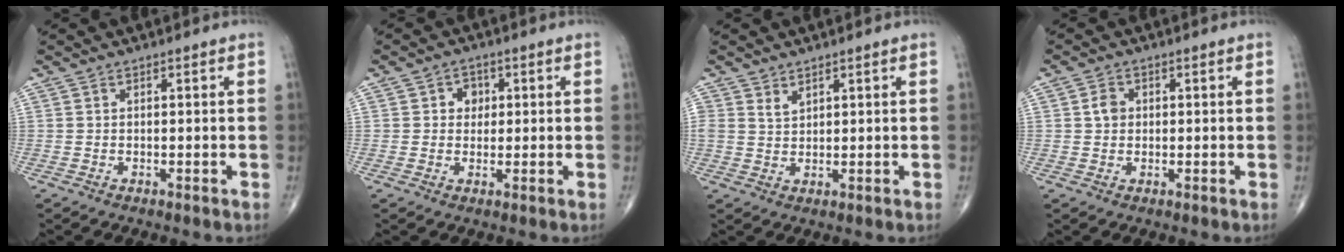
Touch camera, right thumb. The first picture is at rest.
{"total": 3.4, "force": [0.8, 2.9, 1.5], "torque": [0.001, 0.002, 0.008]}
{"total": 2.0, "force": [1.4, 1.1, 0.9], "torque": [-0.007, -0.010, 0.030]}
{"total": 2.7, "force": [0.4, 2.2, 1.4], "torque": [-0.017, 0.002, 0.005]}